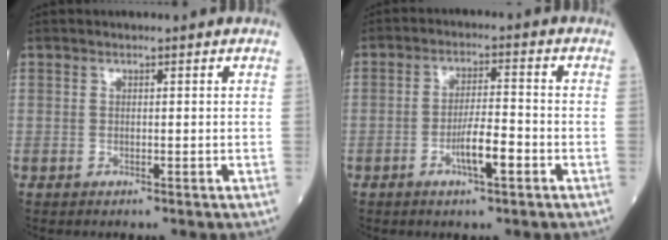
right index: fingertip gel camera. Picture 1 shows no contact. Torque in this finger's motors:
{"motor_torque": [1.03, -0.43, 0.45, 0.10]}